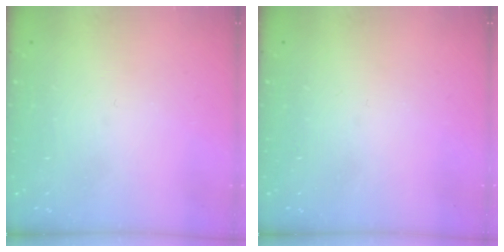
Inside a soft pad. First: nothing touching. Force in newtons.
{"total": 0.0}